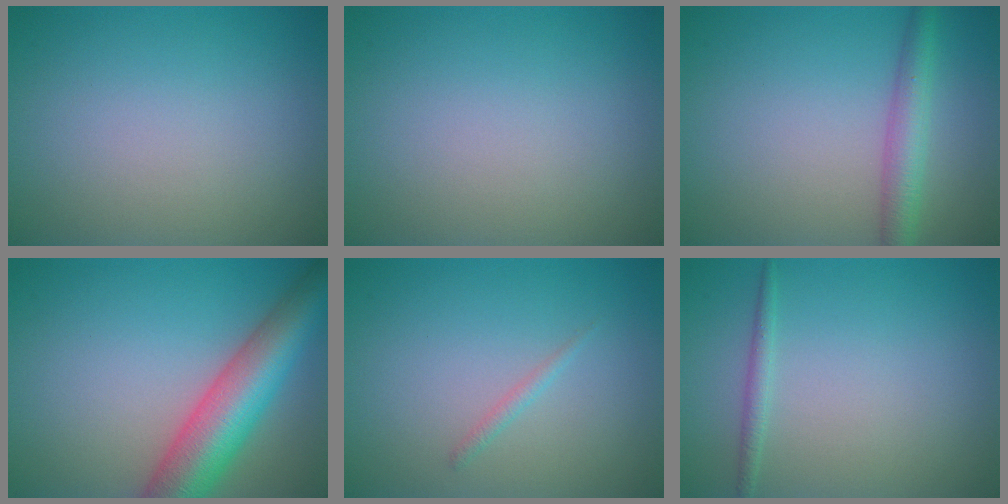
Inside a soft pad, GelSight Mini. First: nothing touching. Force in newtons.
{"total": 0.0}
{"total": 3.2, "press": 3.2, "slide": 0.1}
{"total": 8.8, "press": 8.8, "slide": 0.3}
{"total": 0.7, "press": 0.7, "slide": 0.0}
{"total": 1.1, "press": 1.1, "slide": 0.1}